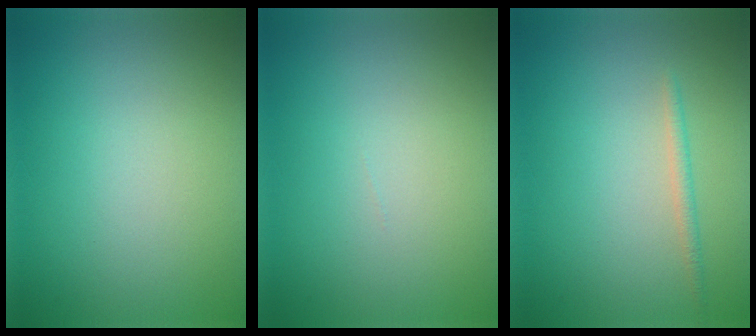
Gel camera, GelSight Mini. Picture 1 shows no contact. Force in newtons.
{"total": 0.0}
{"total": 1.1, "press": 1.1, "slide": 0.0}